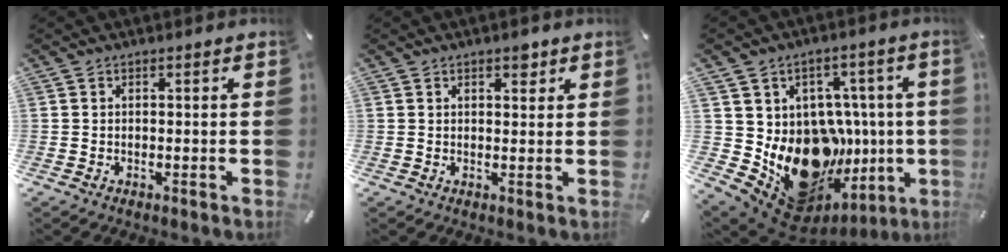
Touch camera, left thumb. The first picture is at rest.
{"total": 2.7, "force": [1.7, 1.3, 1.7], "torque": [-0.012, -0.007, 0.024]}
{"total": 20.3, "force": [-3.8, 16.0, 11.9], "torque": [-0.183, -0.025, -0.008]}